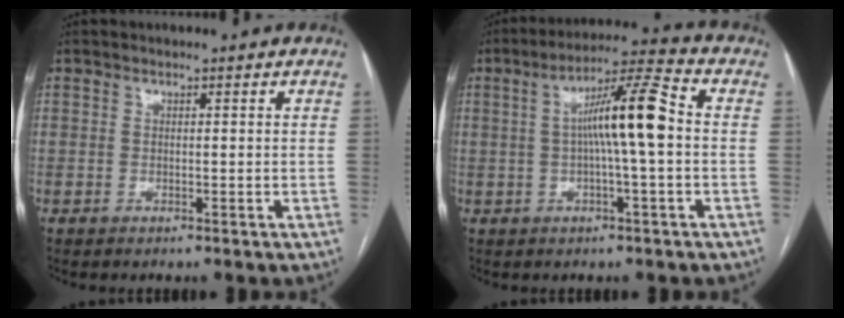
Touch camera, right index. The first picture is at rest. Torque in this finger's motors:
{"motor_torque": [1.51, -0.14, 0.81, 0.18]}